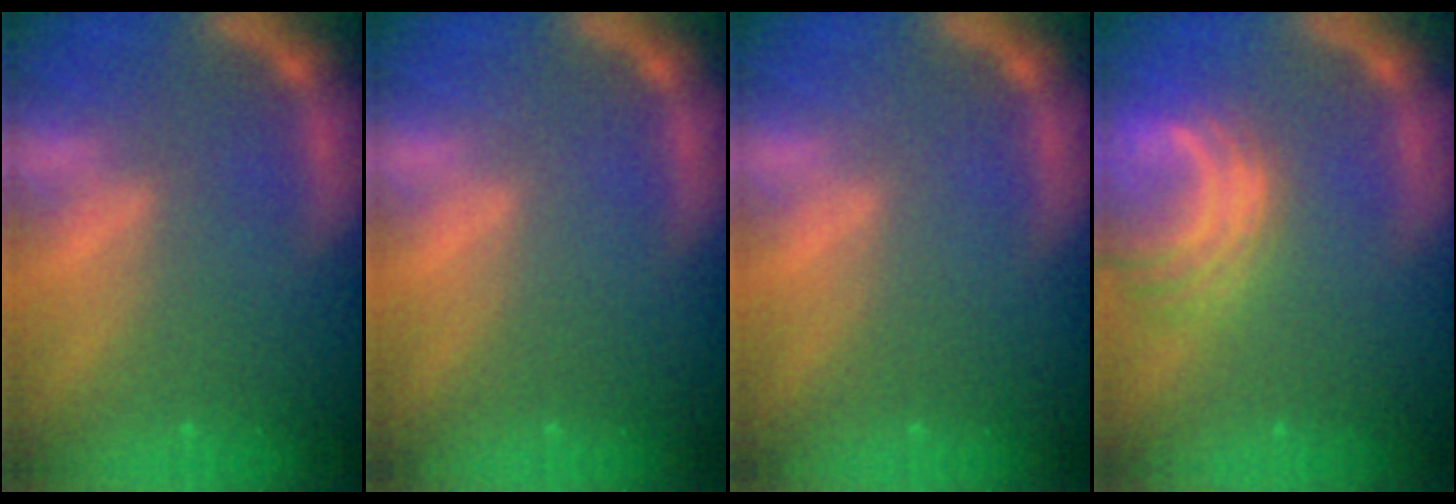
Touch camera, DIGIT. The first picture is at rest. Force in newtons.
{"total": 0.0}
{"total": 0.0}
{"total": 6.0}